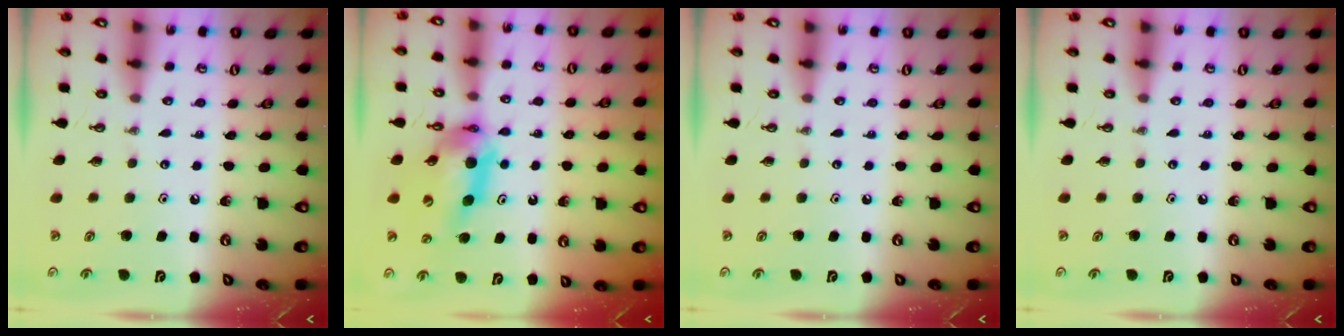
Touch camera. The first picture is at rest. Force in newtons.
{"total": 12.0, "press": 11.9, "slide": 1.2}
{"total": 0.0}
{"total": 0.0}